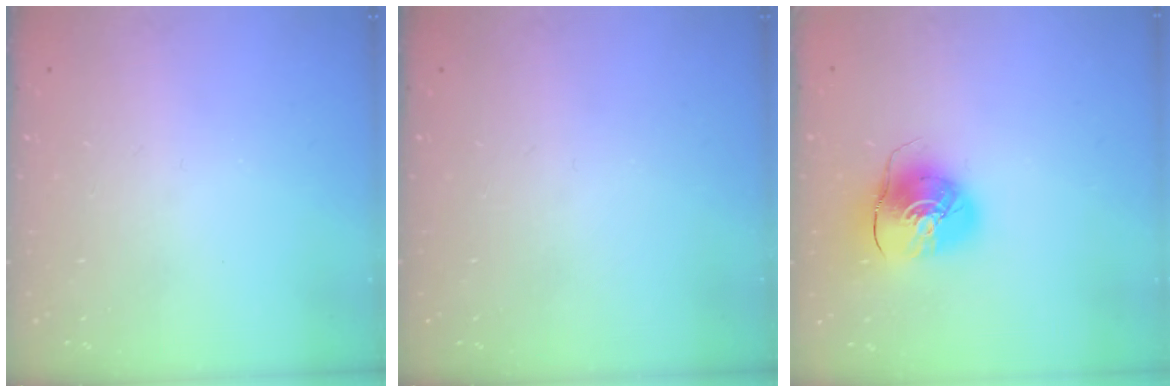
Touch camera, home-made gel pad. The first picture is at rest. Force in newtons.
{"total": 0.0}
{"total": 9.4, "press": 9.3, "slide": 1.3}